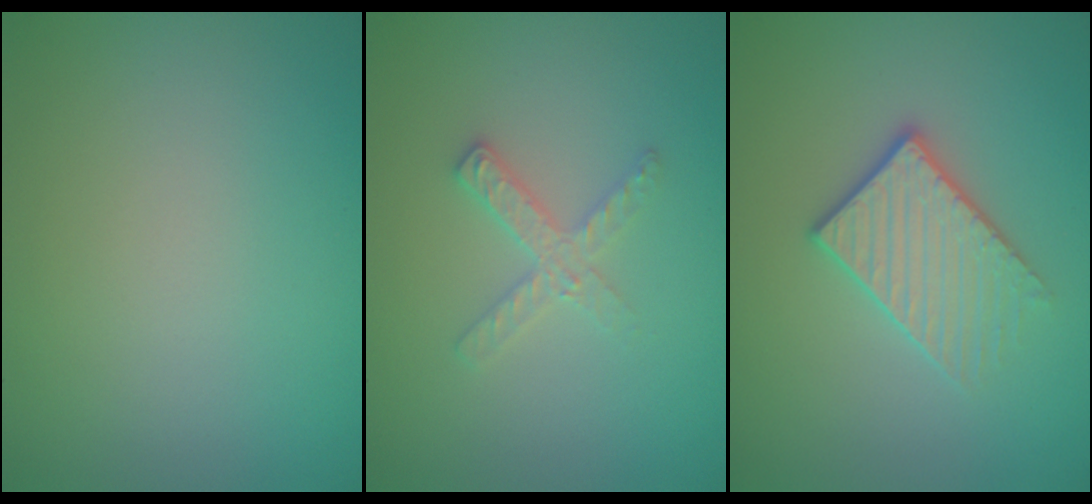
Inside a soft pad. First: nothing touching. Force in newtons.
{"total": 2.0, "press": 2.0, "slide": 0.2}
{"total": 3.1, "press": 2.8, "slide": 1.4}